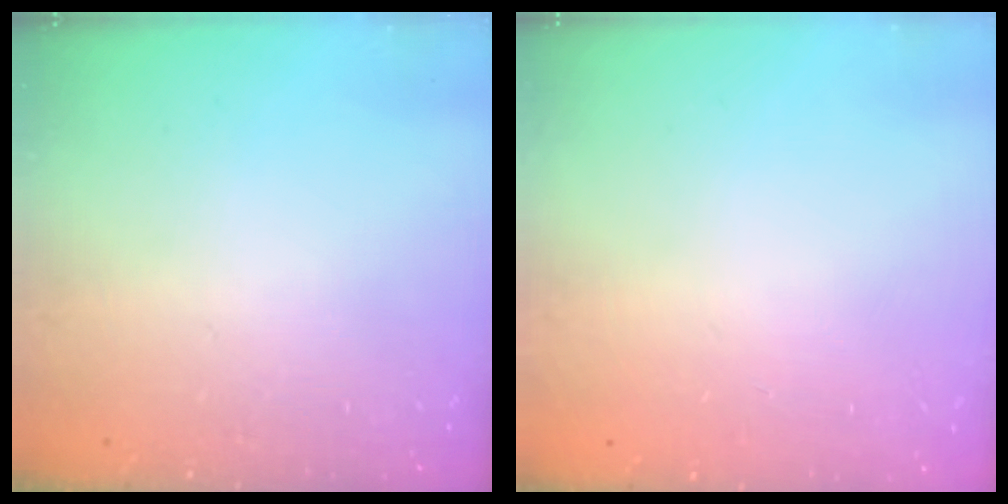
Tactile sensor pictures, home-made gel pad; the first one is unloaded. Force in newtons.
{"total": 0.0}